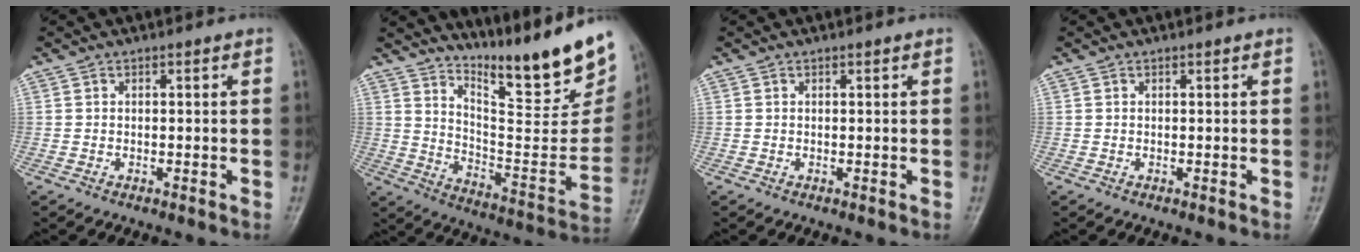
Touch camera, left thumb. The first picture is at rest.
{"total": 21.4, "force": [16.1, 3.6, 13.7], "torque": [-0.177, -0.113, 0.255]}
{"total": 0.0}
{"total": 0.0}